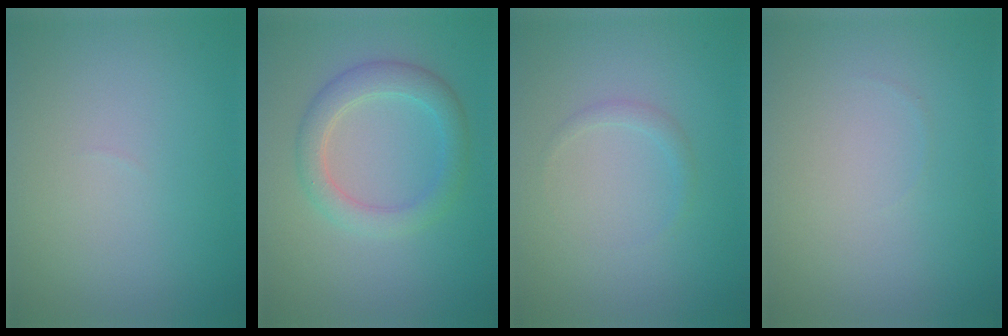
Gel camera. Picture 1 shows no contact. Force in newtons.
{"total": 3.4, "press": 3.4, "slide": 0.3}
{"total": 0.8, "press": 0.8, "slide": 0.1}
{"total": 0.0}